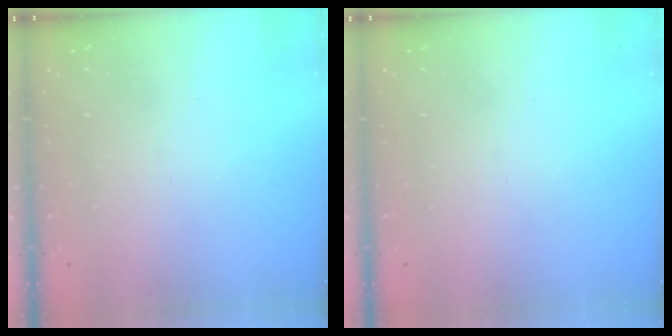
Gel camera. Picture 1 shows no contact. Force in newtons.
{"total": 0.0}